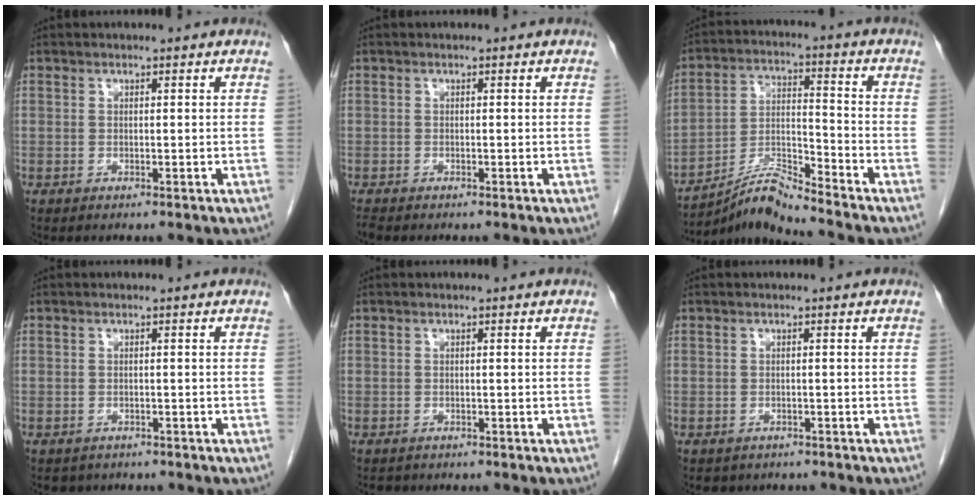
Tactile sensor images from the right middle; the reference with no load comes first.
{"total": 0.6, "force": [-0.6, 0.0, 0.1], "torque": [-0.011, -0.005, -0.014]}
{"total": 8.0, "force": [-7.6, -1.4, 2.2], "torque": [-0.054, 0.005, -0.139]}
{"total": 2.4, "force": [-2.0, 1.4, 0.2], "torque": [-0.012, -0.001, -0.026]}
{"total": 1.0, "force": [-0.9, 0.5, 0.0], "torque": [-0.017, -0.003, -0.012]}
{"total": 3.0, "force": [-2.5, 1.6, 0.4], "torque": [-0.013, 0.000, -0.030]}